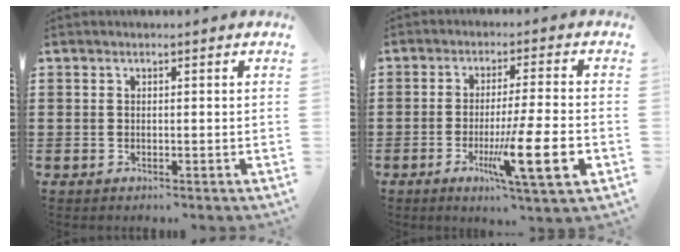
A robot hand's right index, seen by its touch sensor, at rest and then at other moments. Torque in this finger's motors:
{"motor_torque": [1.92, -0.22, 0.49, 0.21]}